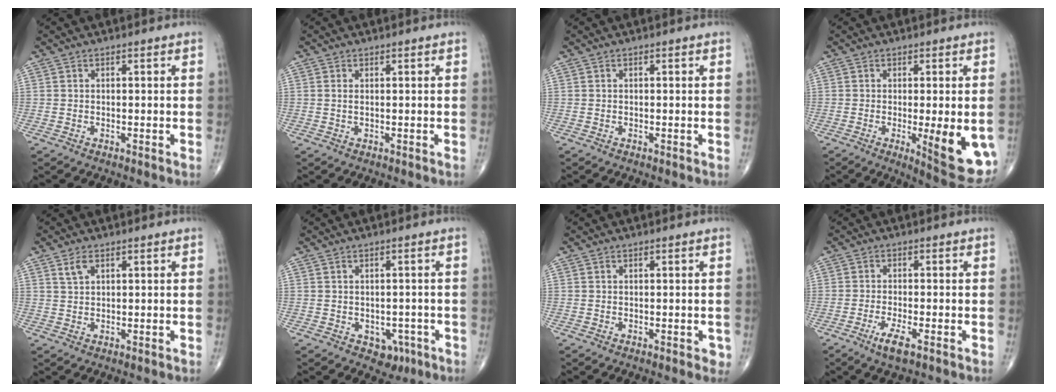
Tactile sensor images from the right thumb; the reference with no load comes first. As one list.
[{"total": 0.8, "force": [0.1, 0.4, 0.7], "torque": [-0.020, 0.001, 0.005]}, {"total": 0.0}, {"total": 11.9, "force": [-2.5, 3.1, 11.2], "torque": [-0.141, -0.025, -0.025]}, {"total": 2.3, "force": [1.3, 1.2, 1.5], "torque": [-0.030, -0.001, 0.031]}, {"total": 4.1, "force": [-1.6, 3.1, 2.2], "torque": [-0.005, 0.010, -0.013]}, {"total": 1.4, "force": [-0.2, 0.8, 1.1], "torque": [-0.004, 0.000, -0.002]}, {"total": 4.0, "force": [-2.2, 0.7, 3.3], "torque": [-0.071, -0.001, -0.041]}]